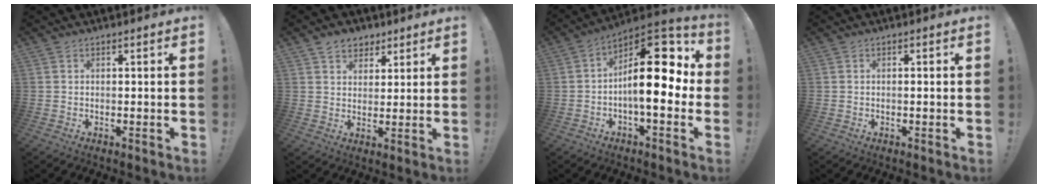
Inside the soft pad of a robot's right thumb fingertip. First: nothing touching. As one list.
[{"total": 6.5, "force": [4.1, 4.9, 1.5], "torque": [-0.015, -0.023, 0.077]}, {"total": 18.4, "force": [1.6, 7.8, 16.7], "torque": [-0.243, -0.010, 0.029]}, {"total": 0.8, "force": [-0.3, -0.1, 0.8], "torque": [-0.007, -0.003, -0.006]}]